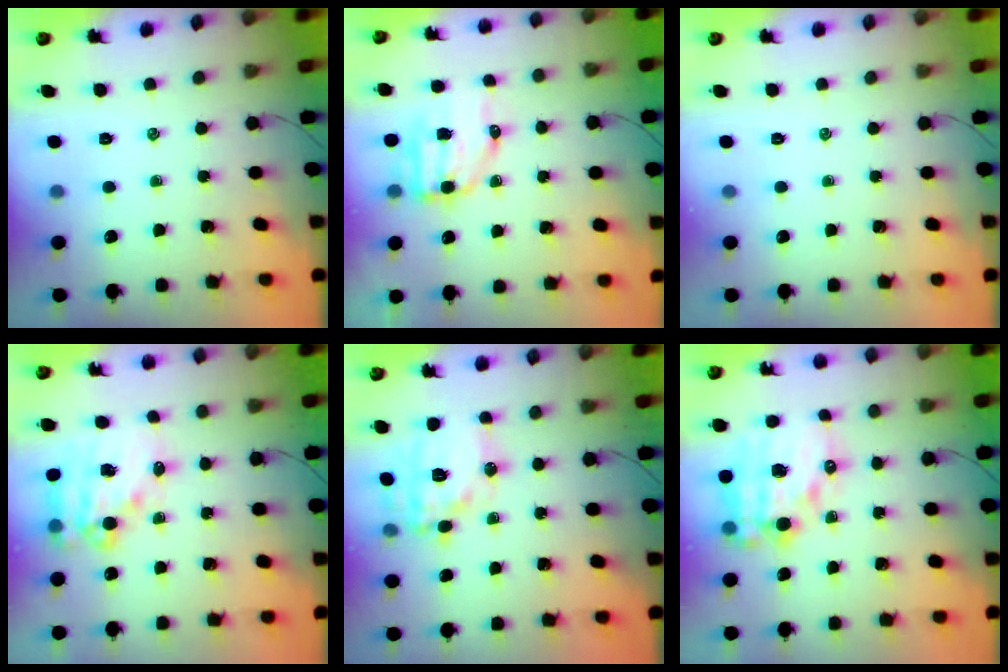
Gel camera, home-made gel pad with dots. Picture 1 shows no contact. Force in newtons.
{"total": 9.0, "press": 8.9, "slide": 1.4}
{"total": 0.0}
{"total": 14.8, "press": 14.5, "slide": 3.1}
{"total": 15.8, "press": 15.8, "slide": 0.6}
{"total": 16.7, "press": 16.3, "slide": 3.6}